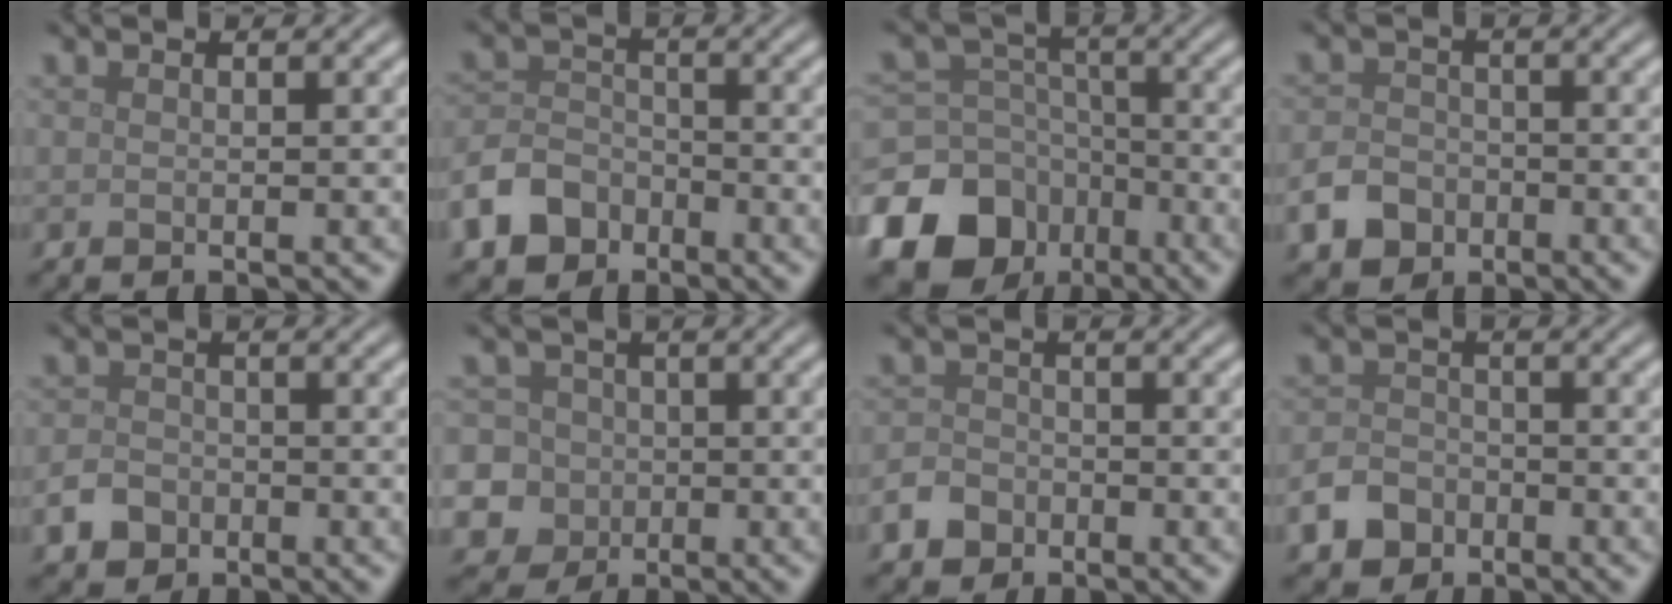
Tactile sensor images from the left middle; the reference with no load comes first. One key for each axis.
{"total": 5.4, "fx": -3.4, "fy": 3.8, "fz": 1.8, "tx": -0.031, "ty": -0.002, "tz": -0.075}
{"total": 14.7, "fx": -8.1, "fy": 11.4, "fz": 4.7, "tx": -0.125, "ty": -0.049, "tz": -0.146}
{"total": 4.0, "fx": -2.2, "fy": 3.0, "fz": 1.4, "tx": -0.022, "ty": -0.005, "tz": -0.044}
{"total": 2.8, "fx": -1.4, "fy": 2.1, "fz": 1.0, "tx": -0.017, "ty": -0.002, "tz": -0.029}
{"total": 9.6, "fx": -1.9, "fy": 9.0, "fz": 2.6, "tx": -0.064, "ty": 0.014, "tz": -0.069}
{"total": 3.2, "fx": -2.0, "fy": 2.3, "fz": 0.9, "tx": -0.012, "ty": -0.004, "tz": -0.039}
{"total": 4.1, "fx": -2.6, "fy": 2.9, "fz": 1.2, "tx": -0.017, "ty": -0.005, "tz": -0.049}